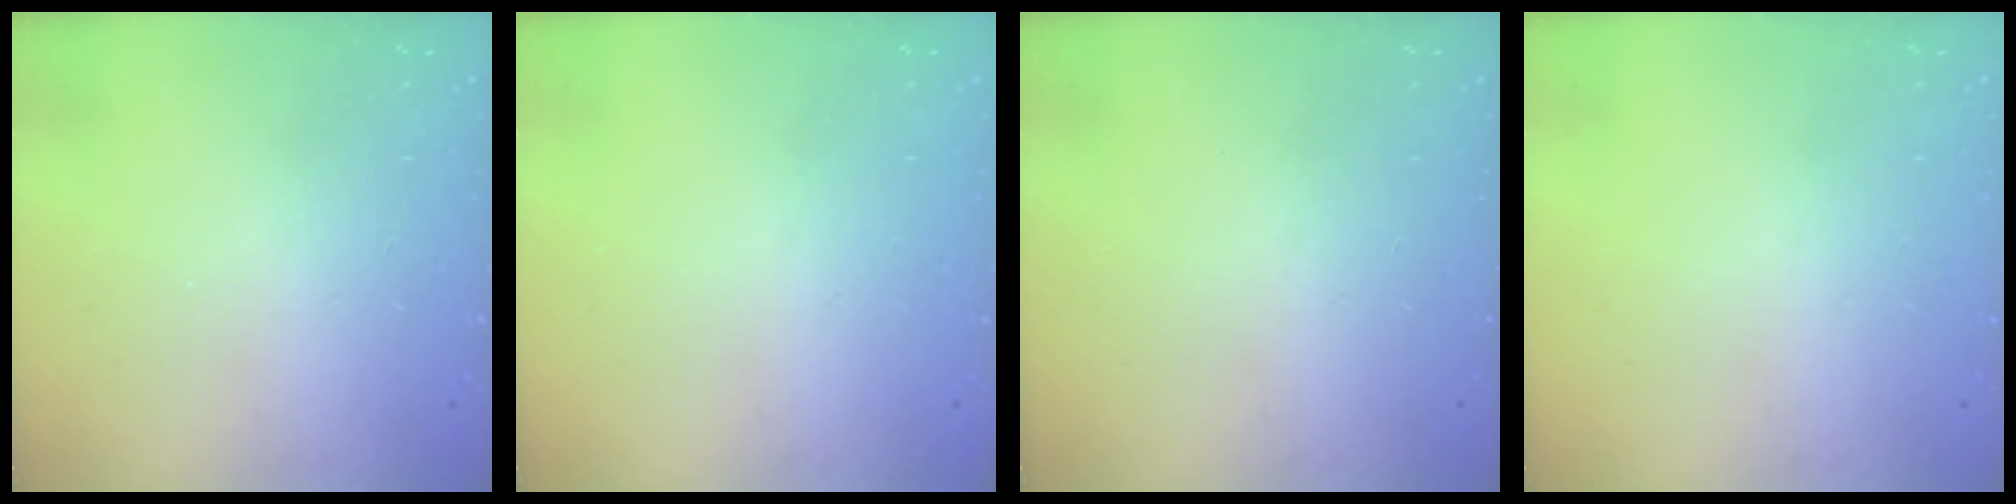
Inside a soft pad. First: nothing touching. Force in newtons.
{"total": 0.0}
{"total": 0.0}
{"total": 0.0}